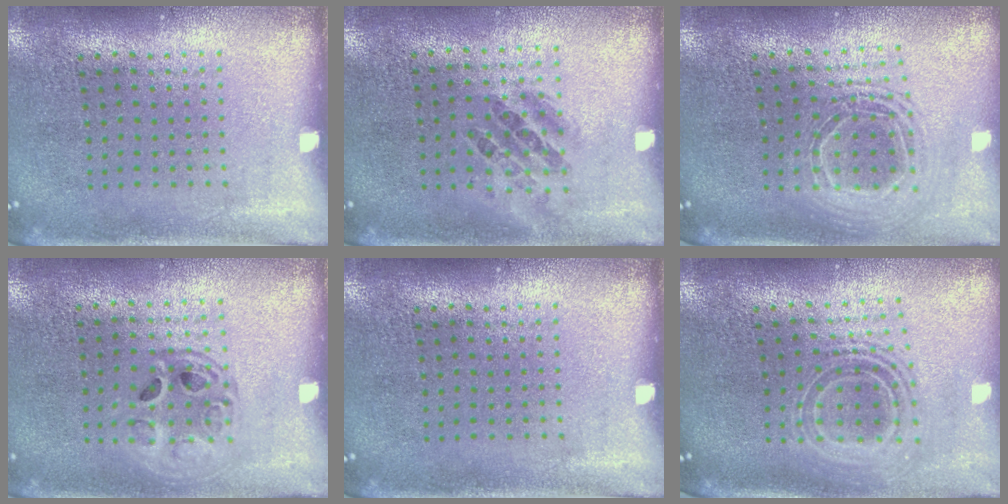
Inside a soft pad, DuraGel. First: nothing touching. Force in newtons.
{"total": 0.9, "press": 0.8, "slide": 0.5}
{"total": 1.9, "press": 1.6, "slide": 1.0}
{"total": 1.5, "press": 1.3, "slide": 0.7}
{"total": 0.0}
{"total": 2.1, "press": 1.5, "slide": 1.4}